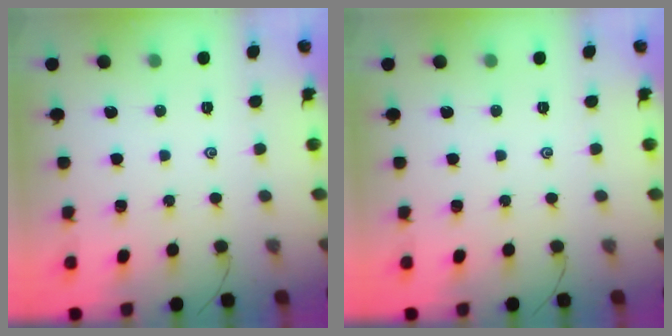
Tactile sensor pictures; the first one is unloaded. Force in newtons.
{"total": 0.0}